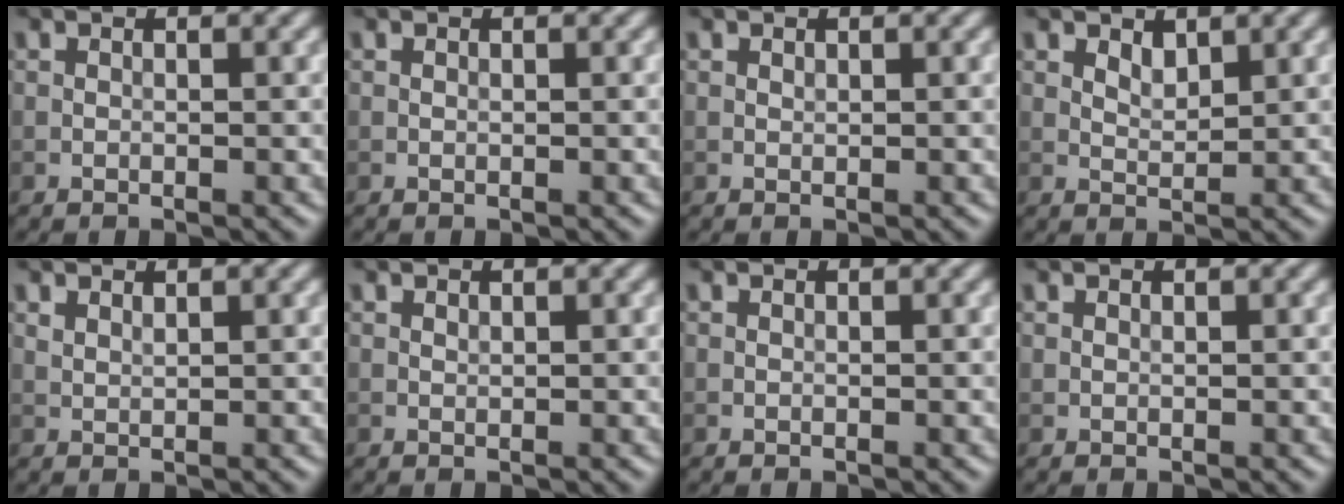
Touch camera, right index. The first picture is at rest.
{"total": 0.0}
{"total": 0.0}
{"total": 1.4, "force": [0.9, 0.7, 0.8], "torque": [-0.016, -0.002, 0.020]}
{"total": 0.8, "force": [0.7, 0.2, 0.3], "torque": [-0.011, -0.001, 0.016]}
{"total": 0.0}
{"total": 0.0}
{"total": 0.0}